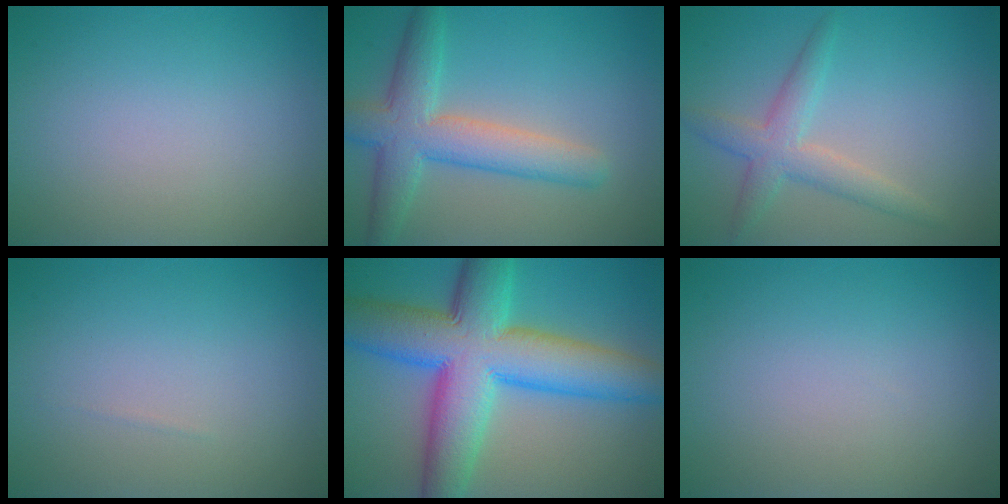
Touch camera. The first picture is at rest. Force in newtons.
{"total": 6.1, "press": 6.1, "slide": 0.3}
{"total": 3.3, "press": 3.3, "slide": 0.0}
{"total": 0.0}
{"total": 12.8, "press": 12.8, "slide": 0.3}
{"total": 0.0}